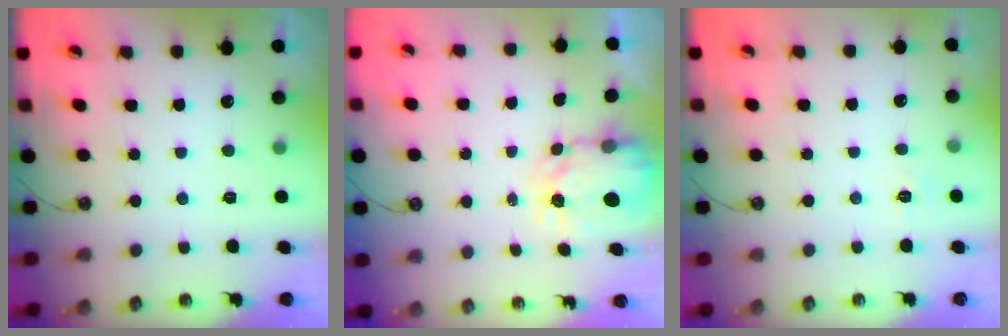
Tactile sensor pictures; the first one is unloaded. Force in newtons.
{"total": 4.0, "press": 4.0, "slide": 0.2}
{"total": 3.5, "press": 3.5, "slide": 0.5}